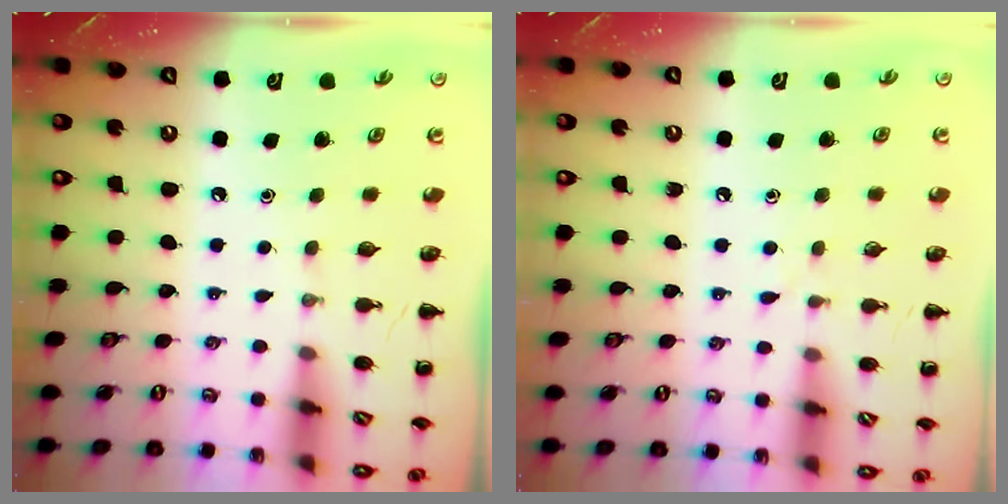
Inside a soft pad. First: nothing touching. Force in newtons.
{"total": 3.1, "press": 2.8, "slide": 1.3}